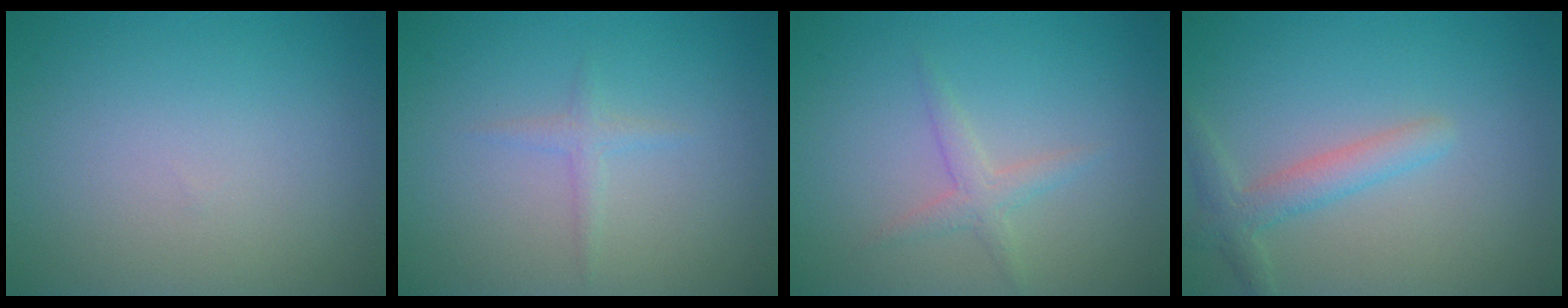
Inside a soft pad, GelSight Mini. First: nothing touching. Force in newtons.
{"total": 1.1, "press": 1.1, "slide": 0.0}
{"total": 1.6, "press": 1.6, "slide": 0.1}
{"total": 2.6, "press": 2.5, "slide": 0.2}